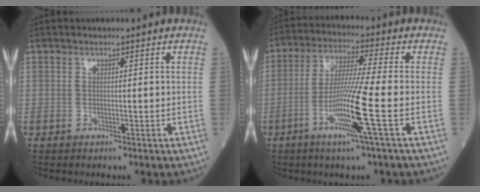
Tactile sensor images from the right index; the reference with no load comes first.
{"total": 10.7, "force": [-3.5, -1.5, 10.0], "torque": [-0.194, -0.015, -0.072]}